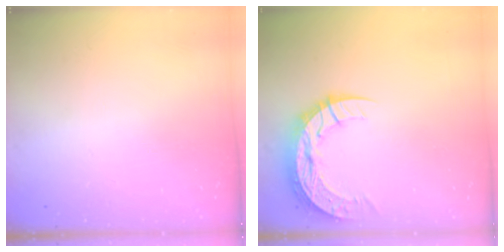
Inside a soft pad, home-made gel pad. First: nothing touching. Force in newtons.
{"total": 12.6, "press": 12.6, "slide": 0.9}